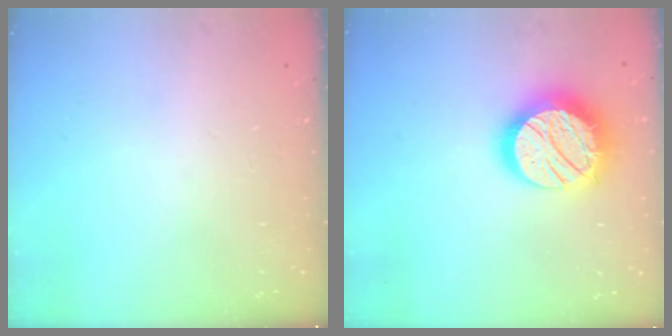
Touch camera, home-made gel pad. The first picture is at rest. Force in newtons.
{"total": 19.7, "press": 19.6, "slide": 0.9}